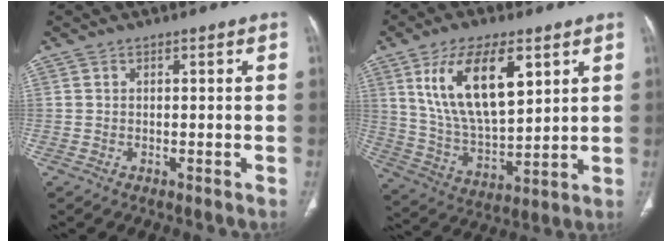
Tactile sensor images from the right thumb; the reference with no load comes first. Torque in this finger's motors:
{"motor_torque": [0.01, 3.34, 1.25, 0.57, 0.18]}